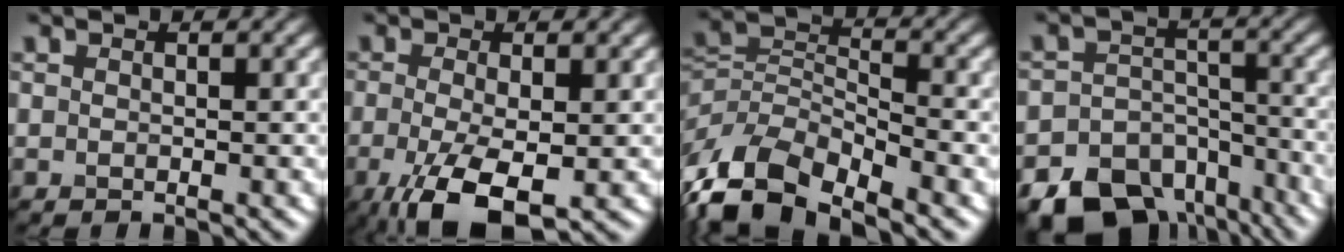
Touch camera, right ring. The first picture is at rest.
{"total": 6.1, "force": [-2.4, 2.2, 5.1], "torque": [-0.109, -0.012, -0.043]}
{"total": 8.4, "force": [-6.1, 3.9, 4.3], "torque": [-0.083, -0.006, -0.125]}
{"total": 14.3, "force": [-10.3, 9.1, 4.0], "torque": [-0.074, -0.042, -0.144]}